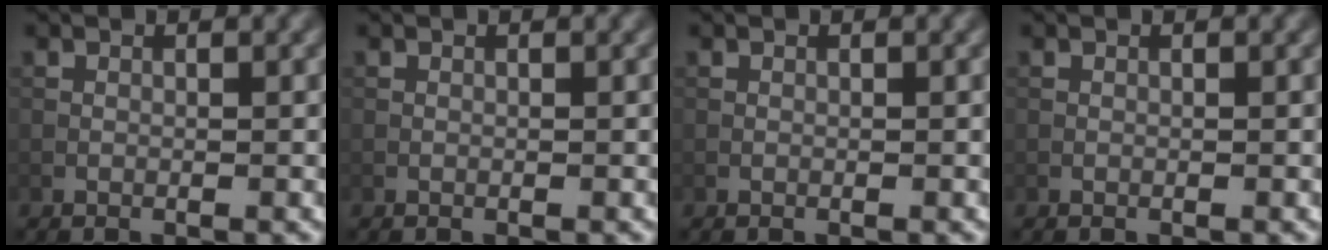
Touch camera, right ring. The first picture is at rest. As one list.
[{"total": 0.0}, {"total": 0.0}, {"total": 0.0}]